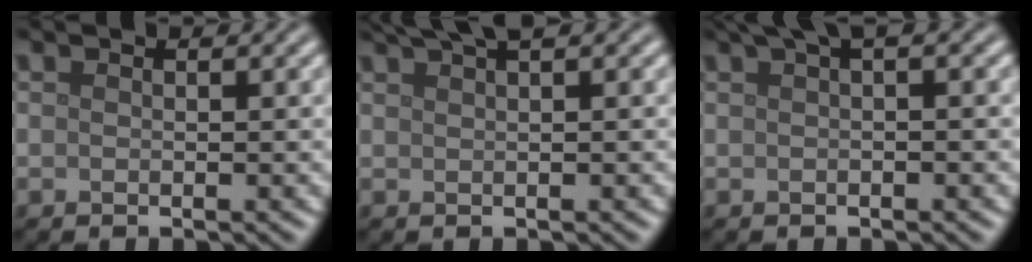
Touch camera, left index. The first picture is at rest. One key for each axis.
{"total": 2.8, "fx": 2.1, "fy": 0.4, "fz": 1.8, "tx": -0.018, "ty": 0.009, "tz": 0.034}
{"total": 2.5, "fx": 1.2, "fy": 0.5, "fz": 2.2, "tx": -0.030, "ty": 0.008, "tz": 0.017}